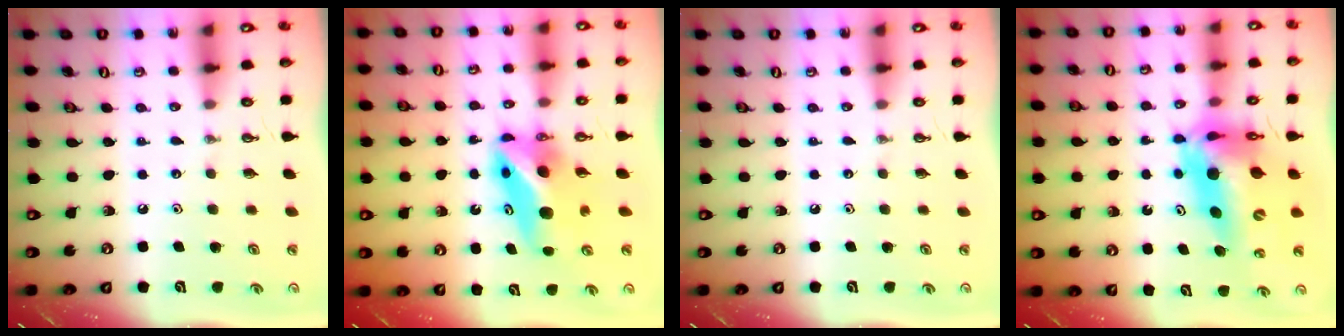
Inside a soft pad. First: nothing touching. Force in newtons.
{"total": 8.7, "press": 8.5, "slide": 1.8}
{"total": 0.0}
{"total": 16.4, "press": 16.3, "slide": 1.6}